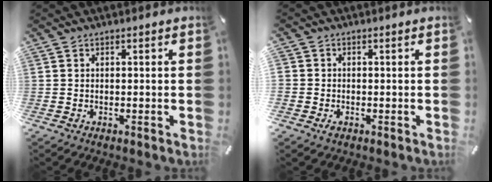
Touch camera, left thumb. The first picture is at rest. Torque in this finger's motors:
{"motor_torque": [0.67, 4.34, -1.32, 1.45, 0.00]}